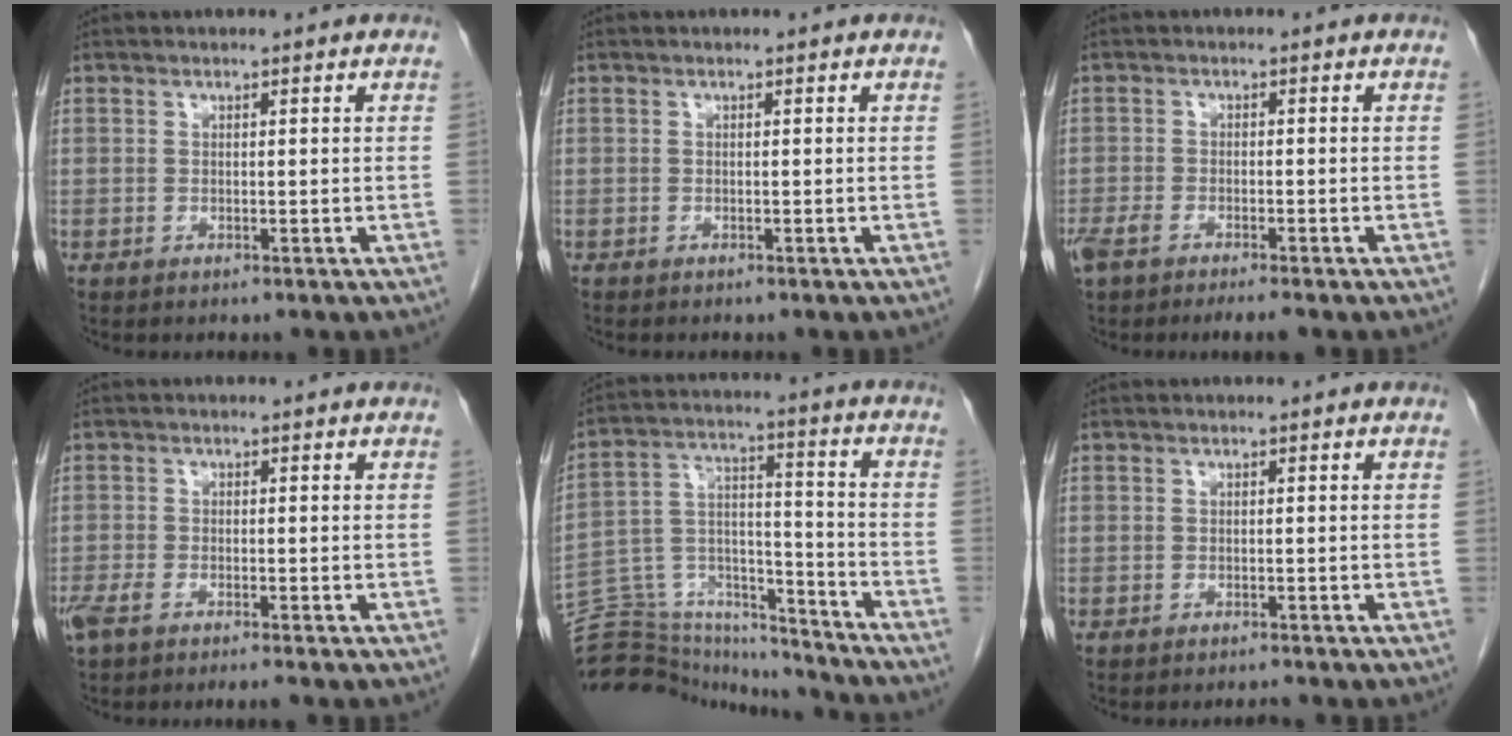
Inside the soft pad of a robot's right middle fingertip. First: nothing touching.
{"total": 0.0}
{"total": 5.5, "force": [-4.1, 1.0, 3.5], "torque": [-0.062, -0.007, -0.068]}
{"total": 4.2, "force": [-3.1, 0.7, 2.7], "torque": [-0.049, -0.008, -0.055]}
{"total": 19.3, "force": [-18.7, 3.9, 3.3], "torque": [-0.075, 0.045, -0.293]}
{"total": 0.6, "force": [-0.6, -0.1, 0.1], "torque": [-0.005, -0.004, -0.008]}